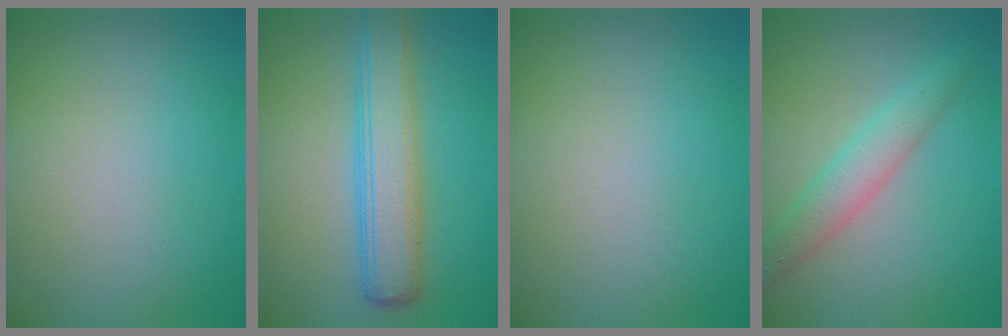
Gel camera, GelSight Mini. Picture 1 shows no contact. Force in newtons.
{"total": 5.6, "press": 5.6, "slide": 0.1}
{"total": 0.0}
{"total": 3.3, "press": 3.3, "slide": 0.0}